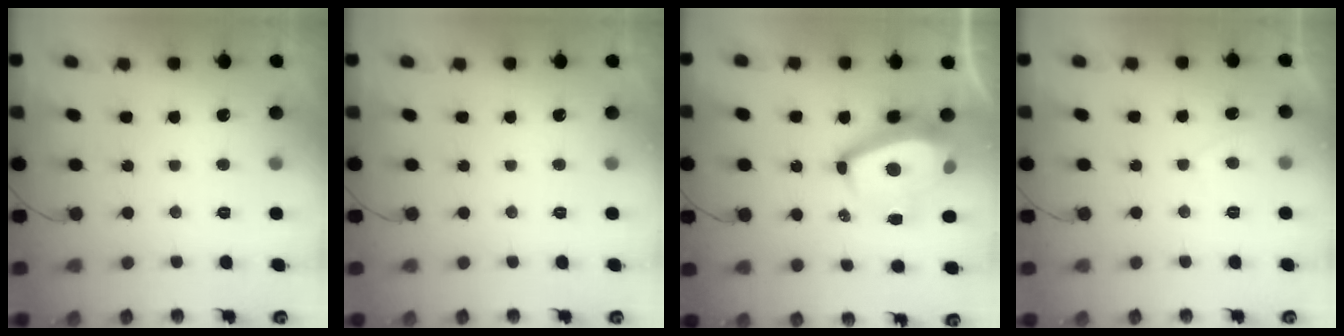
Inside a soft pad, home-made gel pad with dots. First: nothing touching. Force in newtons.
{"total": 0.0}
{"total": 11.4, "press": 11.2, "slide": 2.3}
{"total": 1.8, "press": 1.7, "slide": 0.6}